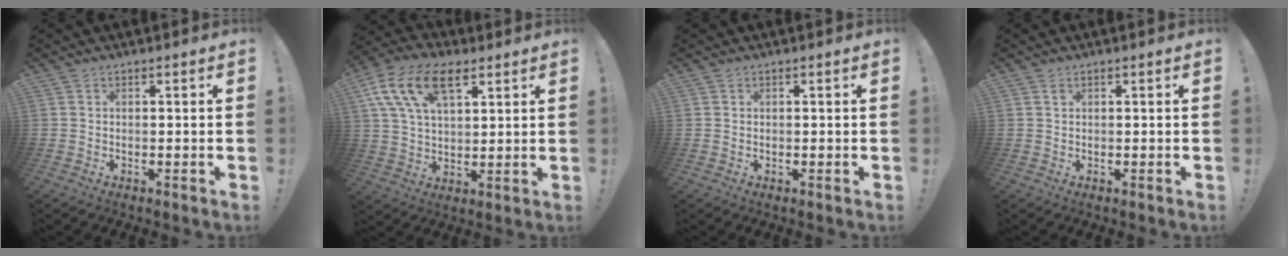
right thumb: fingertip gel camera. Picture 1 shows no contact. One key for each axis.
{"total": 15.9, "fx": 7.6, "fy": 8.9, "fz": 10.8, "tx": -0.197, "ty": -0.016, "tz": 0.141}
{"total": 0.0}
{"total": 0.6, "fx": 0.3, "fy": 0.4, "fz": 0.3, "tx": -0.004, "ty": 0.001, "tz": 0.005}